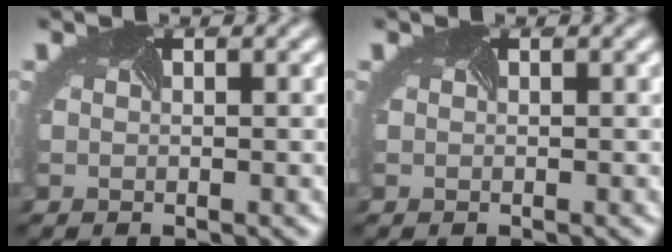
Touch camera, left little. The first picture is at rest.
{"total": 0.0}